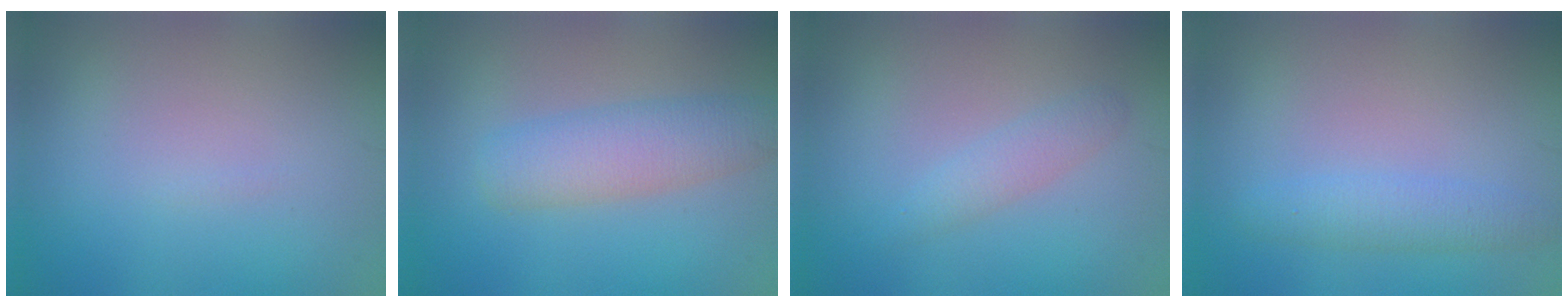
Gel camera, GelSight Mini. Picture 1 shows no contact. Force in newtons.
{"total": 4.5, "press": 4.5, "slide": 0.1}
{"total": 1.7, "press": 1.7, "slide": 0.1}
{"total": 2.3, "press": 2.3, "slide": 0.2}